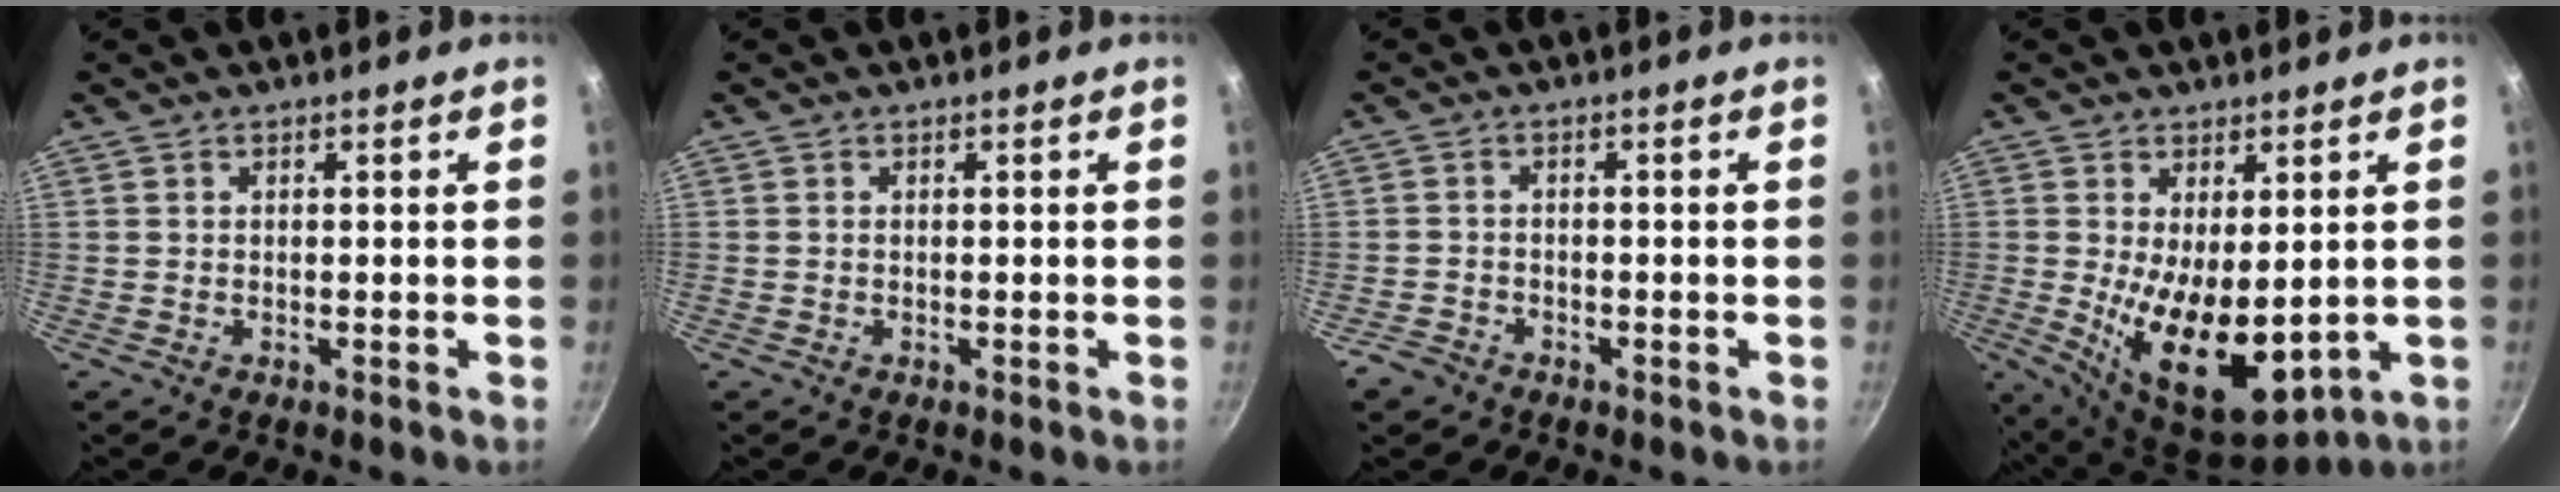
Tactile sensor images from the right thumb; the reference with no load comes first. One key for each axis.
{"total": 0.0}
{"total": 3.0, "fx": -2.1, "fy": 1.9, "fz": 0.7, "tx": -0.013, "ty": 0.023, "tz": -0.036}
{"total": 13.7, "fx": -0.3, "fy": 7.0, "fz": 11.8, "tx": -0.174, "ty": -0.035, "tz": 0.014}